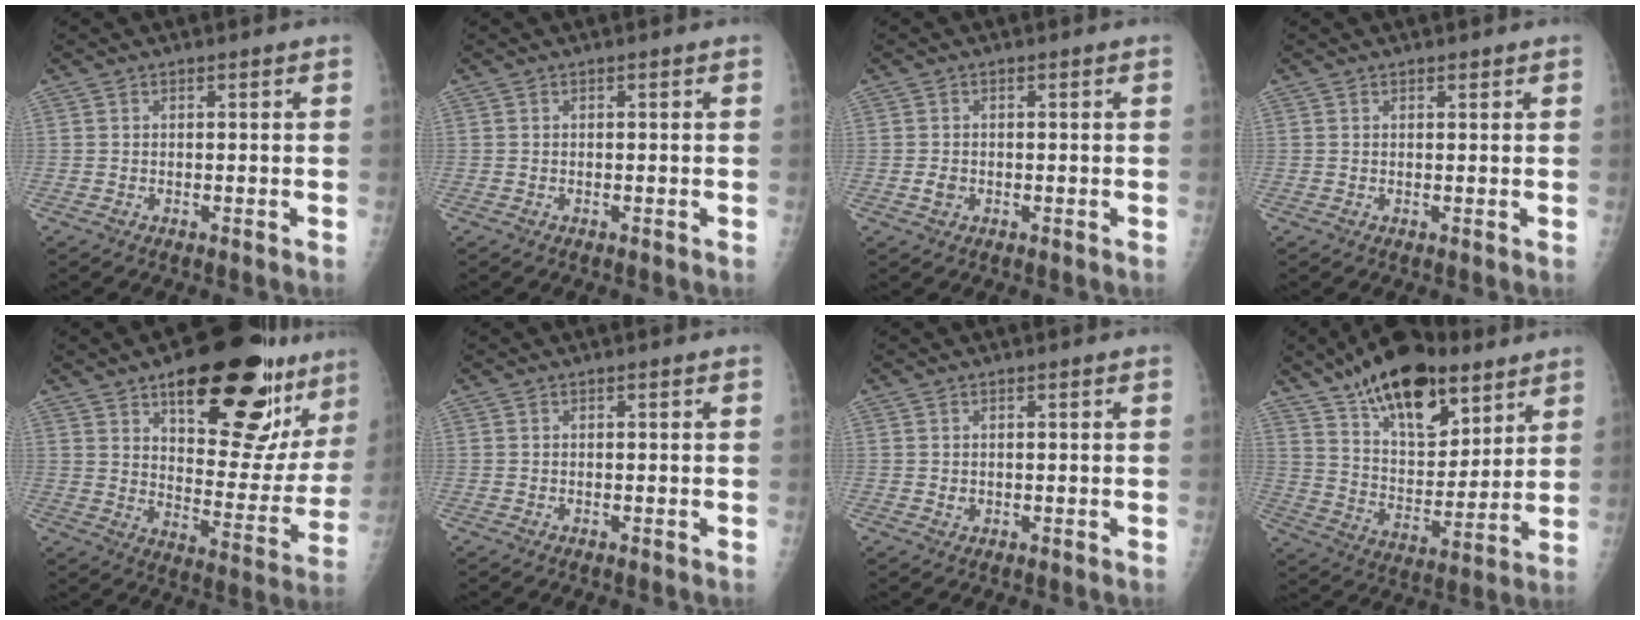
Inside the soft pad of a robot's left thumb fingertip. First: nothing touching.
{"total": 0.0}
{"total": 1.6, "force": [-0.3, 1.3, 0.9], "torque": [-0.012, 0.001, -0.004]}
{"total": 0.7, "force": [0.6, 0.3, 0.1], "torque": [0.000, -0.005, 0.008]}
{"total": 26.5, "force": [16.4, 9.9, 18.3], "torque": [-0.204, -0.070, 0.234]}
{"total": 0.0}
{"total": 1.0, "force": [0.2, 0.9, 0.4], "torque": [-0.005, -0.001, 0.005]}
{"total": 21.2, "force": [13.7, 10.0, 12.7], "torque": [-0.169, -0.060, 0.233]}